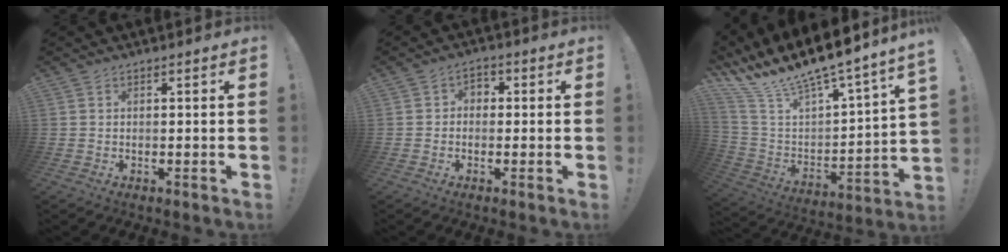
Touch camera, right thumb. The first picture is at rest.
{"total": 2.7, "force": [-1.0, 2.2, 1.3], "torque": [-0.026, 0.007, -0.018]}
{"total": 12.1, "force": [9.1, 2.7, 7.5], "torque": [-0.128, -0.081, 0.146]}